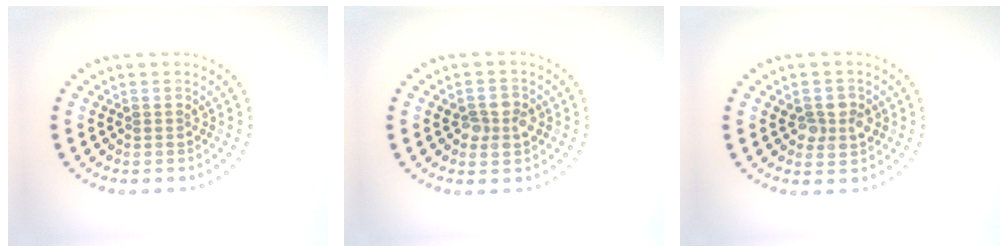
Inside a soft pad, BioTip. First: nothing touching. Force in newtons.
{"total": 2.5, "press": 2.5, "slide": 0.1}
{"total": 2.6, "press": 2.5, "slide": 0.4}